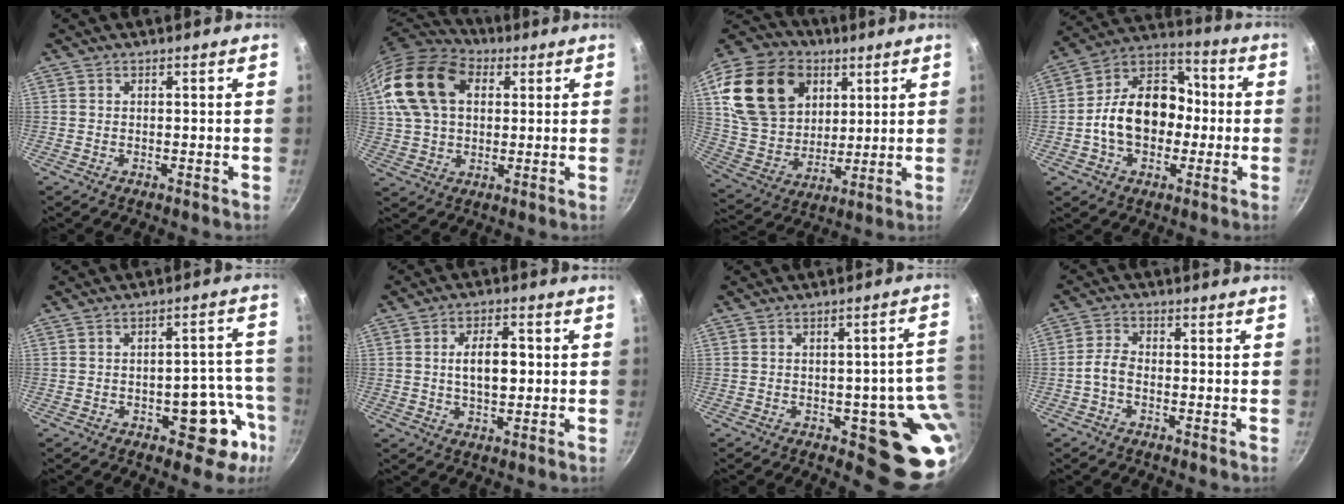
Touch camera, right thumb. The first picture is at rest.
{"total": 18.0, "force": [4.8, 12.5, 12.1], "torque": [-0.216, 0.016, 0.078]}
{"total": 21.9, "force": [8.6, 16.6, 11.4], "torque": [-0.187, -0.015, 0.170]}
{"total": 17.0, "force": [-1.7, 12.6, 11.2], "torque": [-0.148, 0.050, -0.045]}
{"total": 11.9, "force": [-4.9, 6.6, 8.6], "torque": [-0.033, 0.047, -0.053]}
{"total": 7.7, "force": [0.4, 4.1, 6.5], "torque": [-0.089, 0.010, 0.006]}
{"total": 14.2, "force": [-2.9, 6.6, 12.2], "torque": [-0.068, 0.011, -0.034]}
{"total": 3.2, "force": [-1.4, 1.7, 2.3], "torque": [-0.054, 0.018, -0.037]}